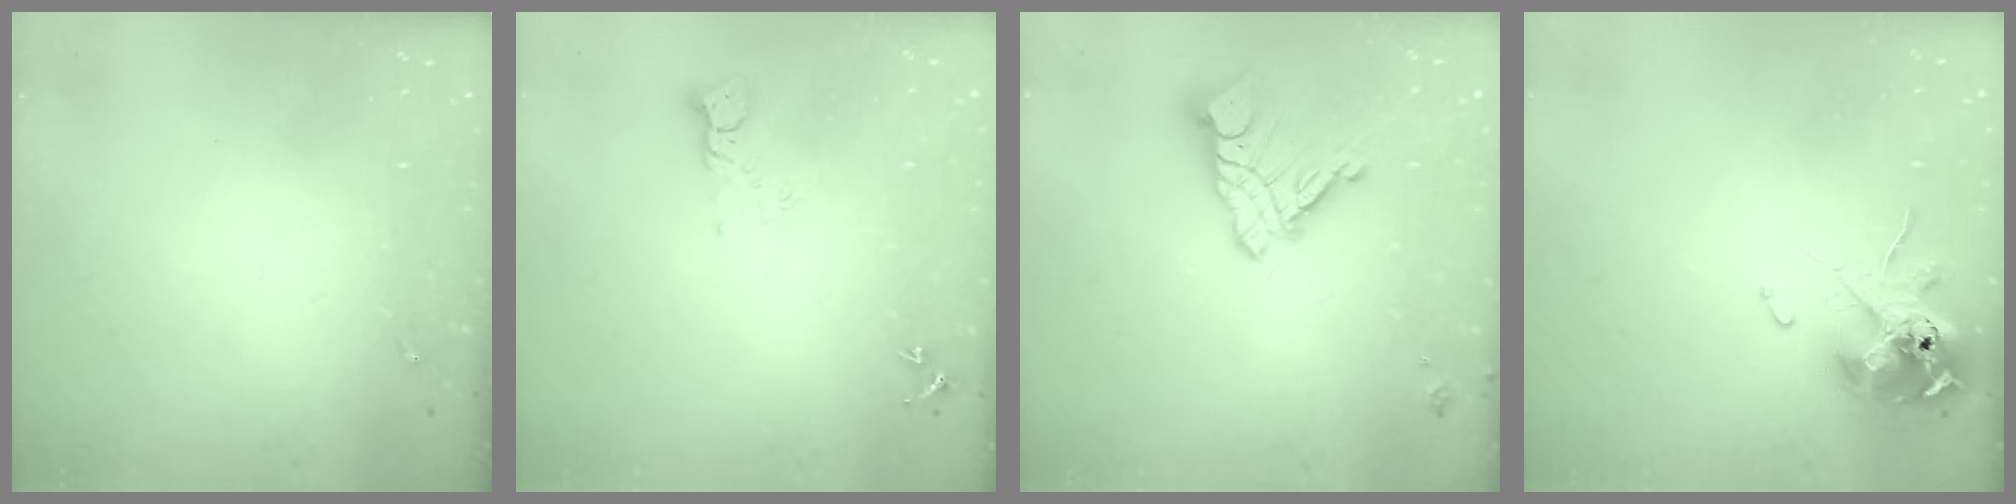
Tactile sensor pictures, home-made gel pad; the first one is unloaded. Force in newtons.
{"total": 3.7, "press": 3.7, "slide": 0.4}
{"total": 12.6, "press": 12.5, "slide": 1.1}
{"total": 10.8, "press": 10.7, "slide": 1.7}